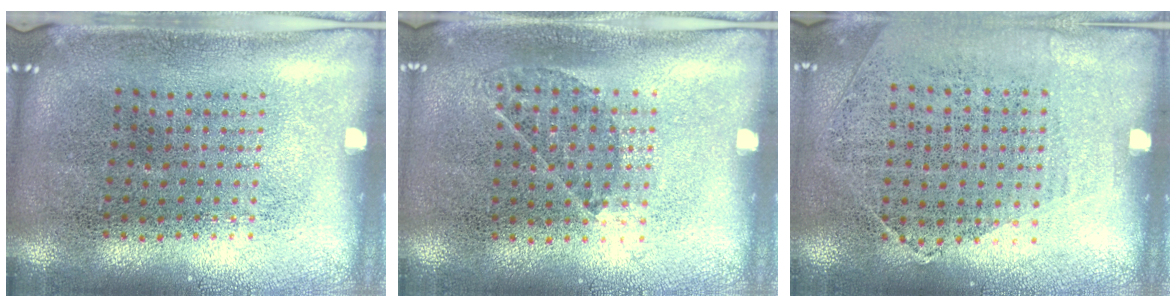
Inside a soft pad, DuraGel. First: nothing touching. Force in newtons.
{"total": 0.8, "press": 0.7, "slide": 0.4}
{"total": 1.2, "press": 0.9, "slide": 0.7}